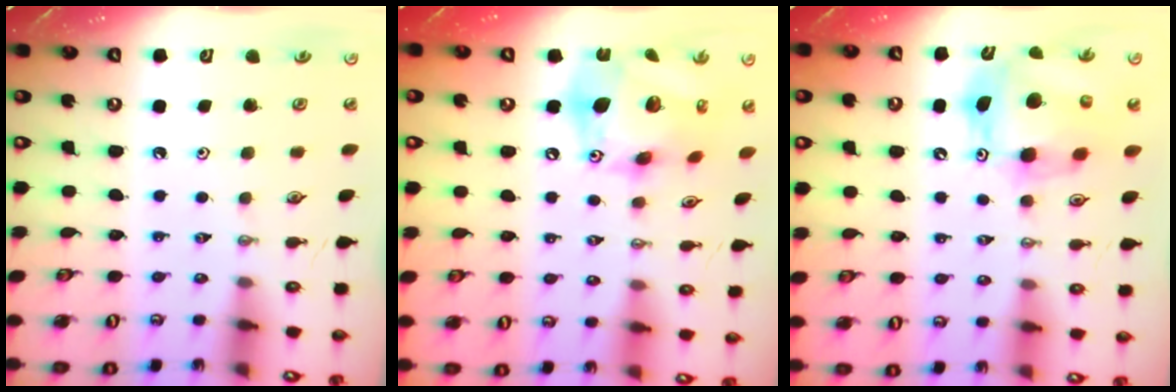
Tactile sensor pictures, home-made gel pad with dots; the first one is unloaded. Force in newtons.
{"total": 18.5, "press": 18.4, "slide": 0.9}
{"total": 13.1, "press": 13.1, "slide": 0.8}